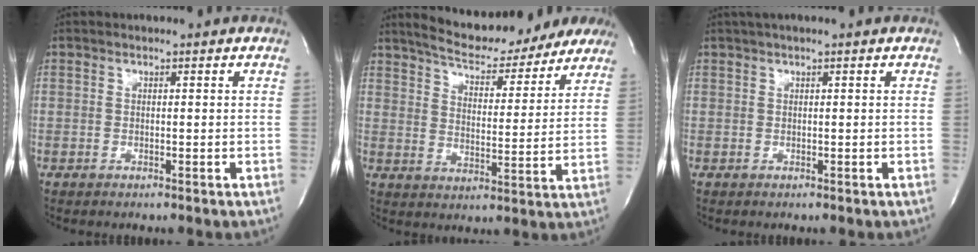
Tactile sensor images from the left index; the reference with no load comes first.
{"total": 18.8, "force": [16.6, 5.3, 7.0], "torque": [-0.100, -0.006, 0.220]}
{"total": 1.8, "force": [1.1, 0.0, 1.4], "torque": [-0.023, 0.020, 0.018]}